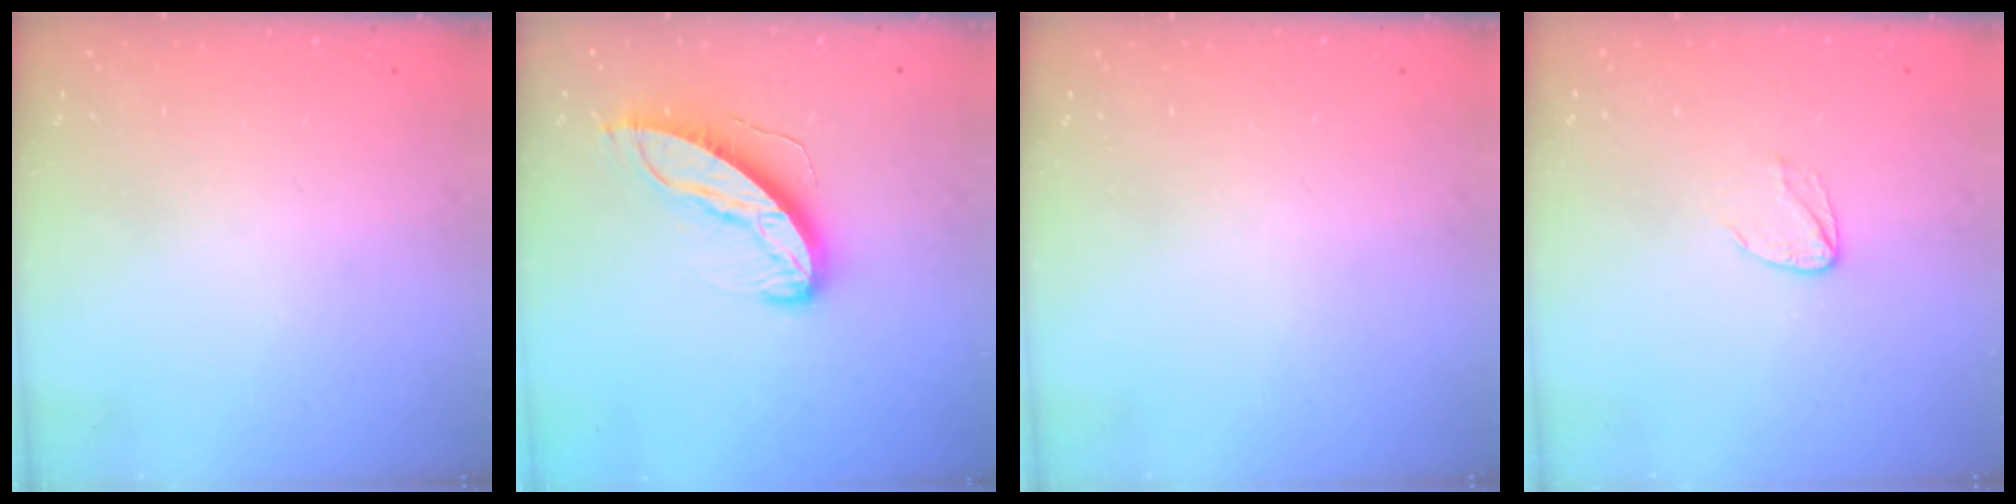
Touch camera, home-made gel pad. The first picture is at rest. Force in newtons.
{"total": 11.6, "press": 11.6, "slide": 1.1}
{"total": 0.0}
{"total": 3.9, "press": 3.9, "slide": 0.4}